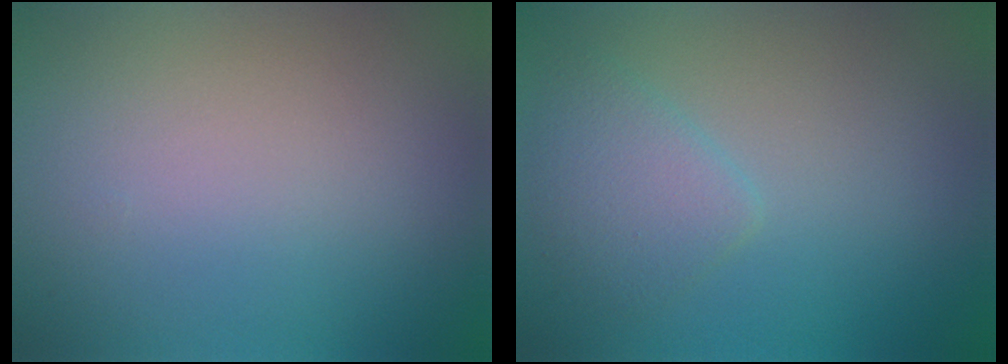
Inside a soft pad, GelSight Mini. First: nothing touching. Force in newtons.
{"total": 2.5, "press": 2.5, "slide": 0.1}